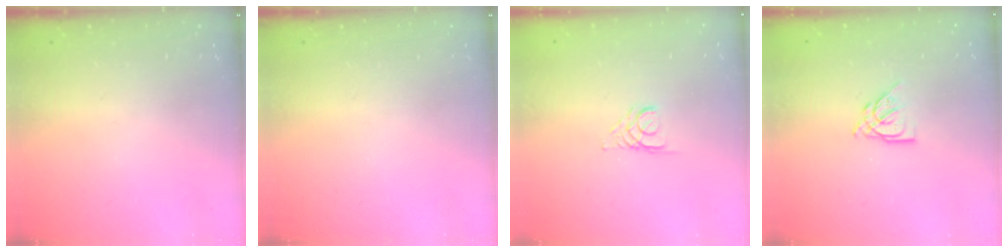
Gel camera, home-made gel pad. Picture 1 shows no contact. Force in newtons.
{"total": 0.0}
{"total": 2.6, "press": 2.6, "slide": 0.2}
{"total": 6.7, "press": 6.7, "slide": 0.2}